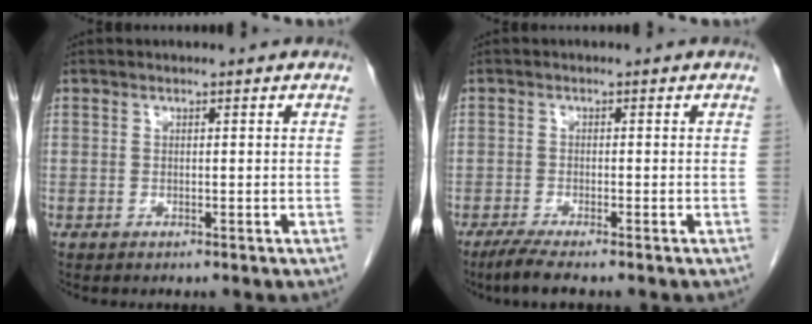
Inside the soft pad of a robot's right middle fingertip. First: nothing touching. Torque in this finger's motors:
{"motor_torque": [0.52, -0.32, 0.00, 0.01]}